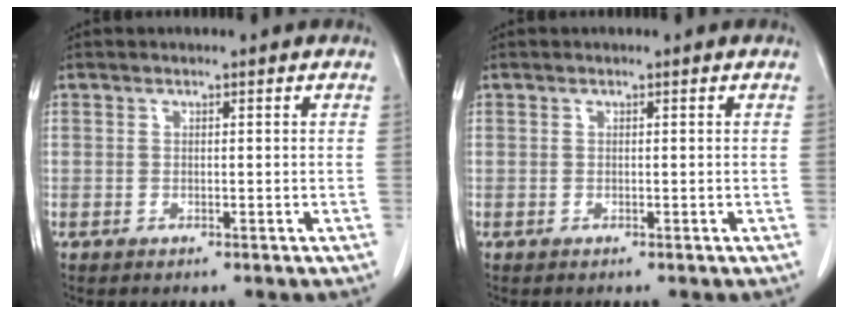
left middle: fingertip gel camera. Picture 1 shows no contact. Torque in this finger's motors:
{"motor_torque": [0.02, -0.02, -0.08, 0.00]}